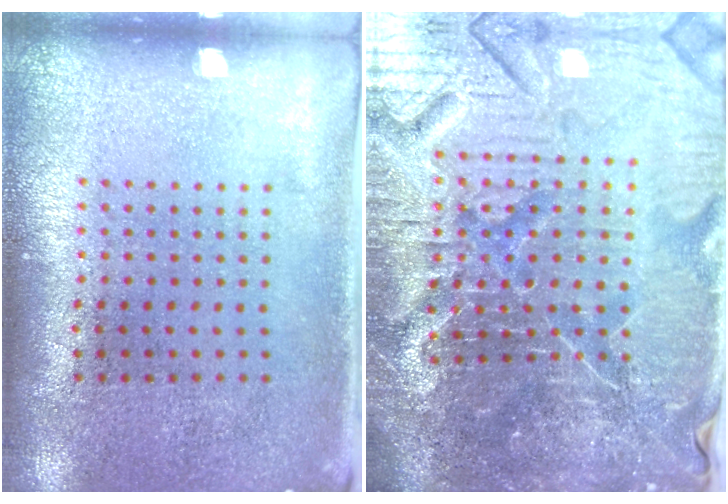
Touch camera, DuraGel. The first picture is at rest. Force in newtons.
{"total": 7.1, "press": 6.3, "slide": 3.3}